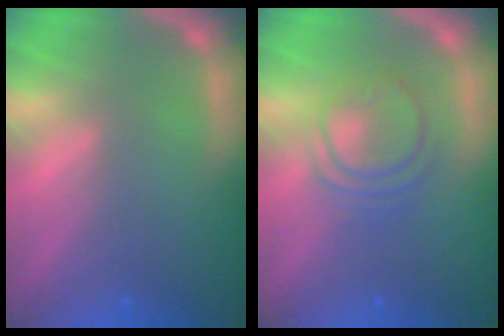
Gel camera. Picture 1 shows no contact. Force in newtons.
{"total": 4.5}